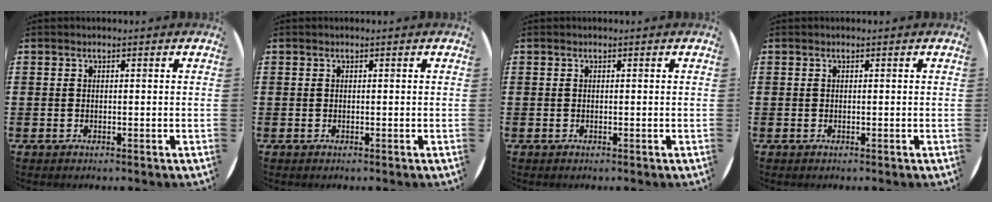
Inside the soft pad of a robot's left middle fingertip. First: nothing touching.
{"total": 0.0}
{"total": 0.0}
{"total": 0.0}